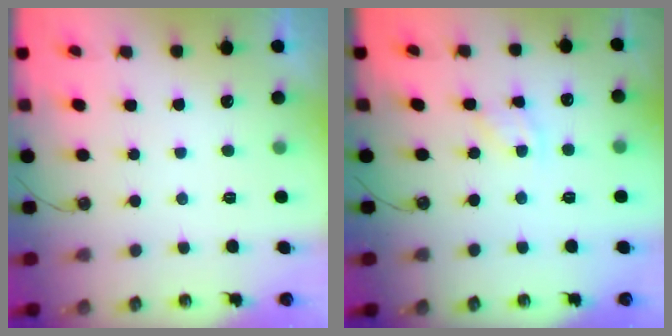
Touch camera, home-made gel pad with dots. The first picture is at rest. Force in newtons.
{"total": 4.4, "press": 4.4, "slide": 0.5}